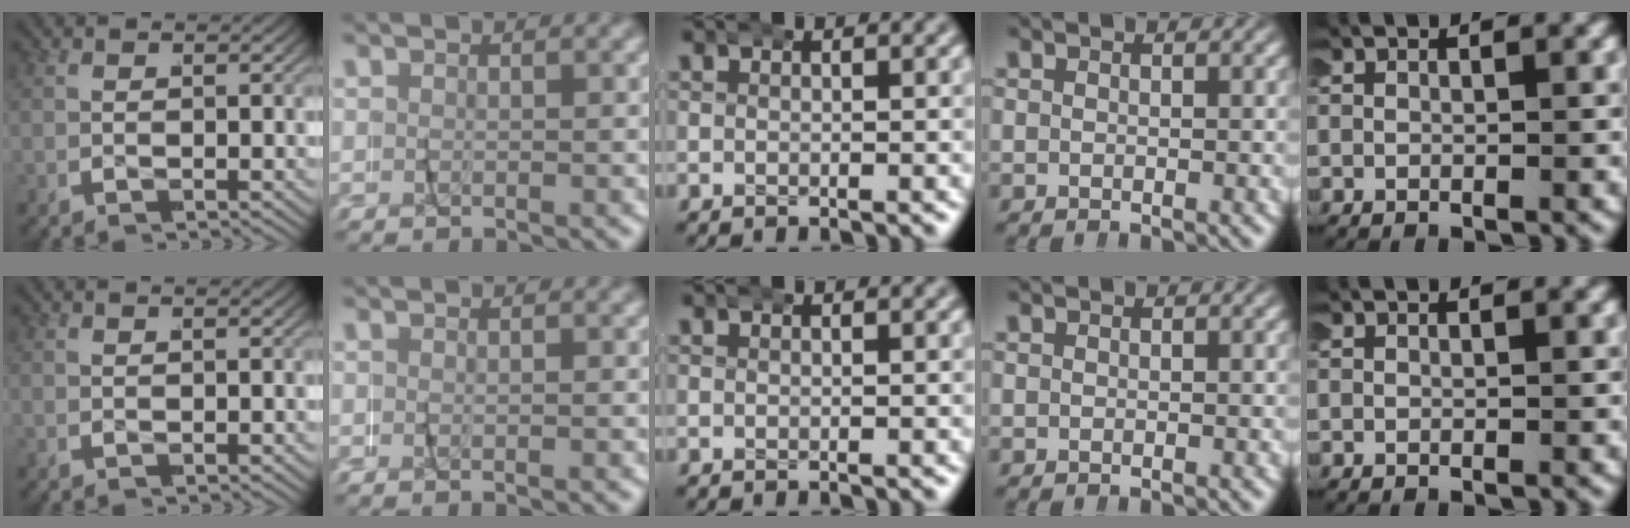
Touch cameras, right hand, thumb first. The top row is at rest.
{"index": {"total": 0.6, "force": [-0.5, -0.3, 0.0], "torque": [-0.005, 0.000, -0.010]}}